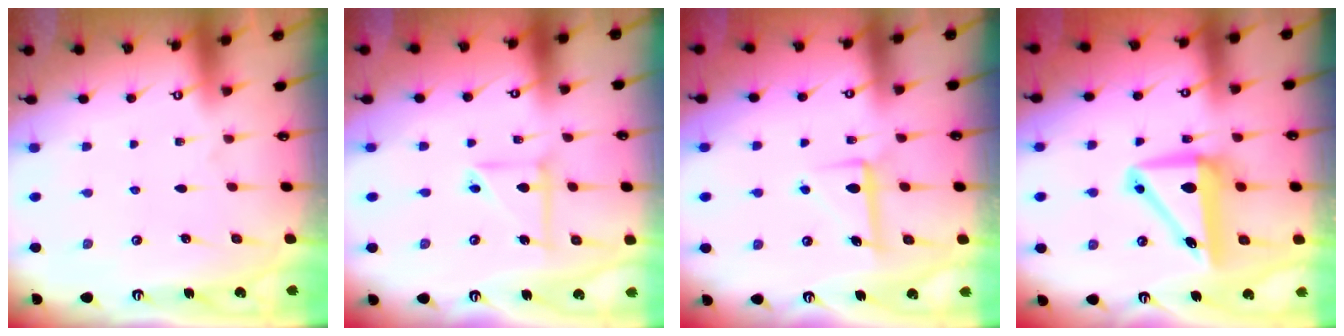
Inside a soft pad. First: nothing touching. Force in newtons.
{"total": 7.4, "press": 7.3, "slide": 1.2}
{"total": 6.4, "press": 6.3, "slide": 0.7}
{"total": 9.5, "press": 8.9, "slide": 3.5}